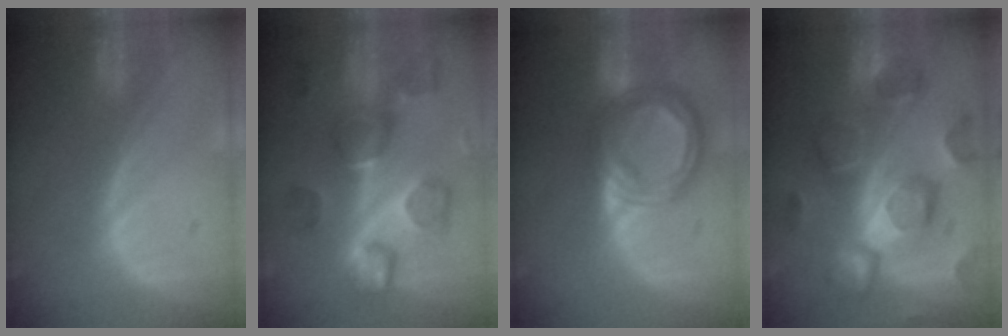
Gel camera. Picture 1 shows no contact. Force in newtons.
{"total": 9.2, "press": 9.1, "slide": 0.4}
{"total": 8.5, "press": 8.5, "slide": 0.7}
{"total": 12.4, "press": 12.4, "slide": 1.1}